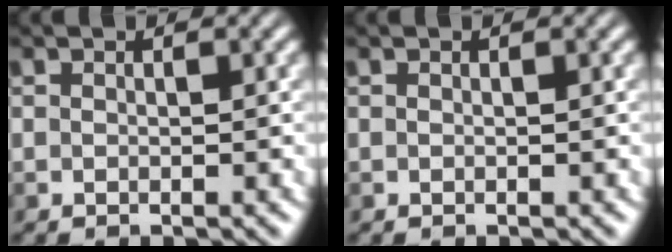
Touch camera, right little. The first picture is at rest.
{"total": 0.0}